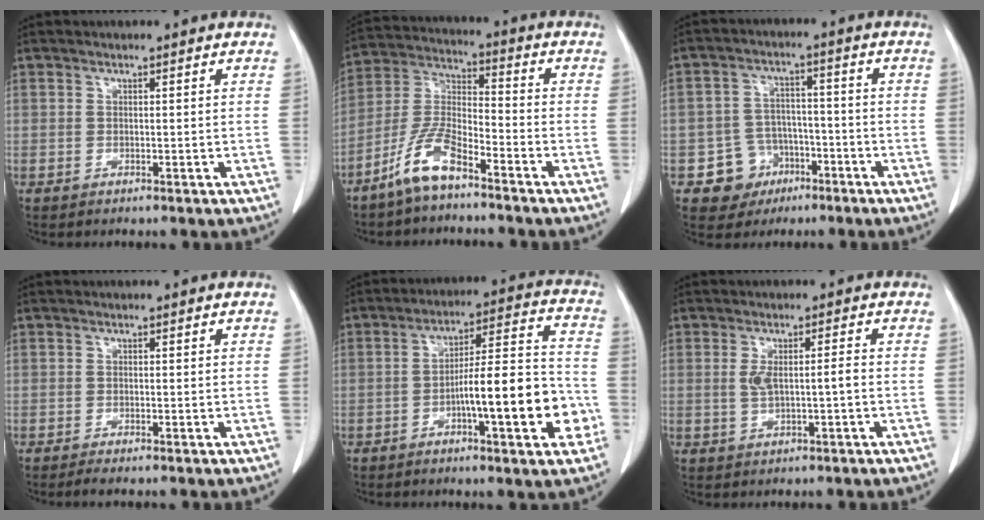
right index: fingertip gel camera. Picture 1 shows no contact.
{"total": 9.2, "force": [-6.5, 2.3, 6.1], "torque": [-0.138, -0.004, -0.133]}
{"total": 7.0, "force": [-3.3, 6.1, 1.0], "torque": [-0.008, 0.015, -0.045]}
{"total": 1.0, "force": [-0.8, -0.1, 0.6], "torque": [-0.013, -0.004, -0.016]}
{"total": 14.7, "force": [-4.4, 2.3, 13.9], "torque": [-0.204, 0.020, -0.065]}
{"total": 3.6, "force": [-0.2, 0.7, 3.5], "torque": [-0.069, 0.007, 0.002]}